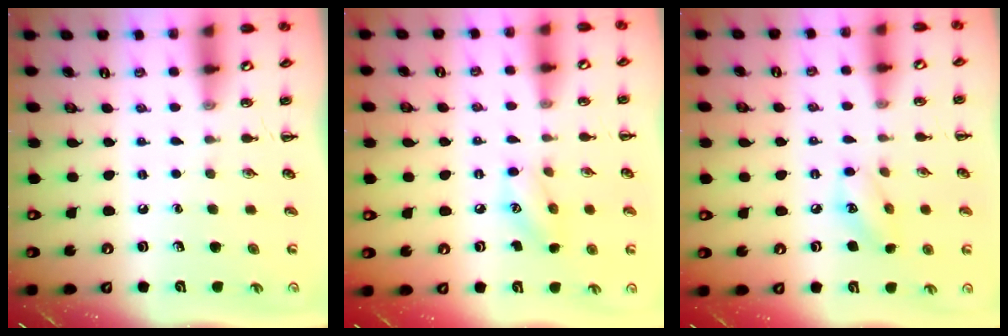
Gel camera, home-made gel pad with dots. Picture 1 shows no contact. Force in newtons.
{"total": 7.7, "press": 7.6, "slide": 0.7}
{"total": 7.0, "press": 7.0, "slide": 0.7}